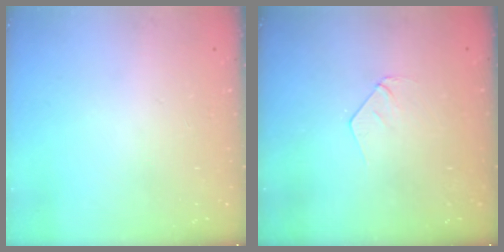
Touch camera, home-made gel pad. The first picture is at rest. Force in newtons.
{"total": 3.6, "press": 3.6, "slide": 0.2}